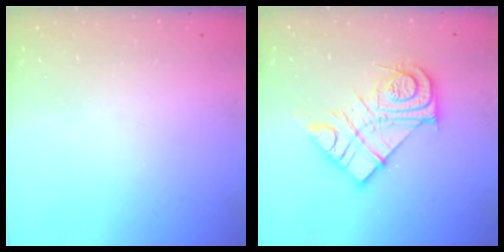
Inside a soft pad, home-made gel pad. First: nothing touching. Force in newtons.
{"total": 16.4, "press": 16.3, "slide": 1.1}